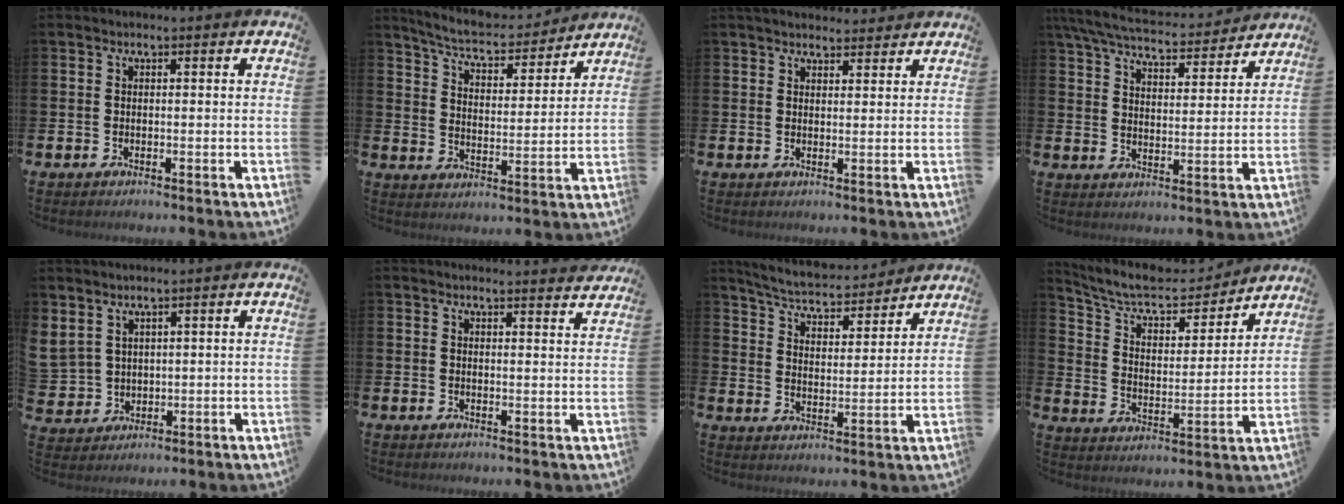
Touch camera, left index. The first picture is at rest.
{"total": 7.0, "force": [6.7, 0.8, 2.0], "torque": [-0.058, -0.048, 0.112]}
{"total": 3.0, "force": [2.8, 0.8, 0.3], "torque": [0.003, -0.016, 0.049]}
{"total": 7.1, "force": [6.5, 1.4, 2.3], "torque": [-0.064, -0.042, 0.112]}
{"total": 3.7, "force": [3.0, 2.1, 0.4], "torque": [-0.017, -0.010, 0.054]}
{"total": 2.7, "force": [2.6, -0.2, -0.1], "torque": [0.012, -0.022, 0.045]}
{"total": 5.9, "force": [5.7, 0.9, 1.3], "torque": [-0.051, -0.042, 0.096]}
{"total": 9.3, "force": [8.2, 2.9, 3.4], "torque": [-0.089, -0.058, 0.136]}